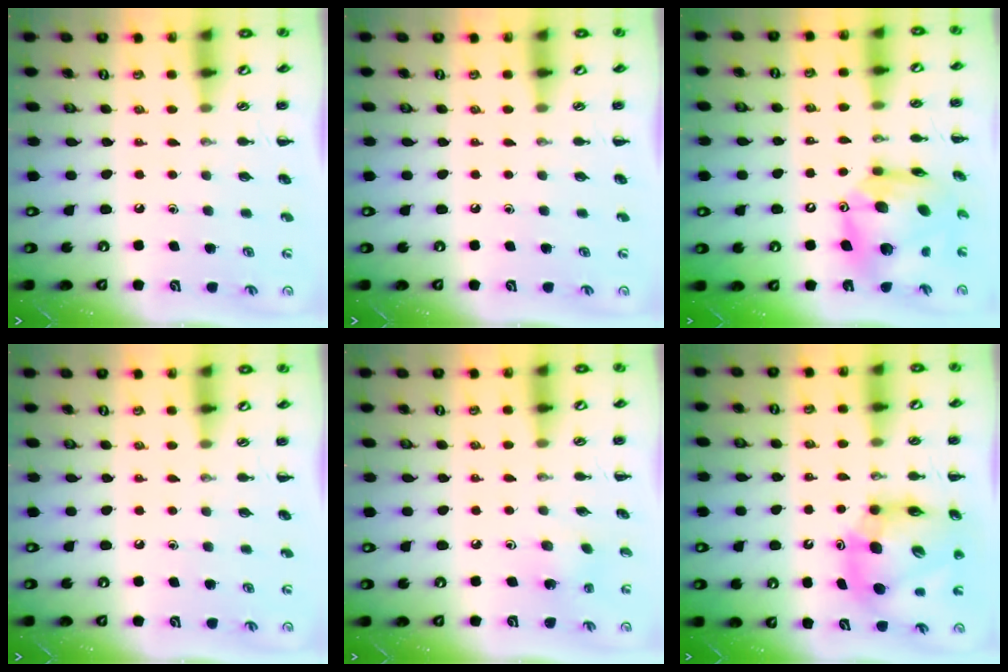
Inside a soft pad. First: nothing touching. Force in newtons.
{"total": 0.0}
{"total": 15.4, "press": 14.6, "slide": 5.0}
{"total": 0.0}
{"total": 1.5, "press": 1.4, "slide": 0.6}
{"total": 13.6, "press": 13.0, "slide": 4.1}